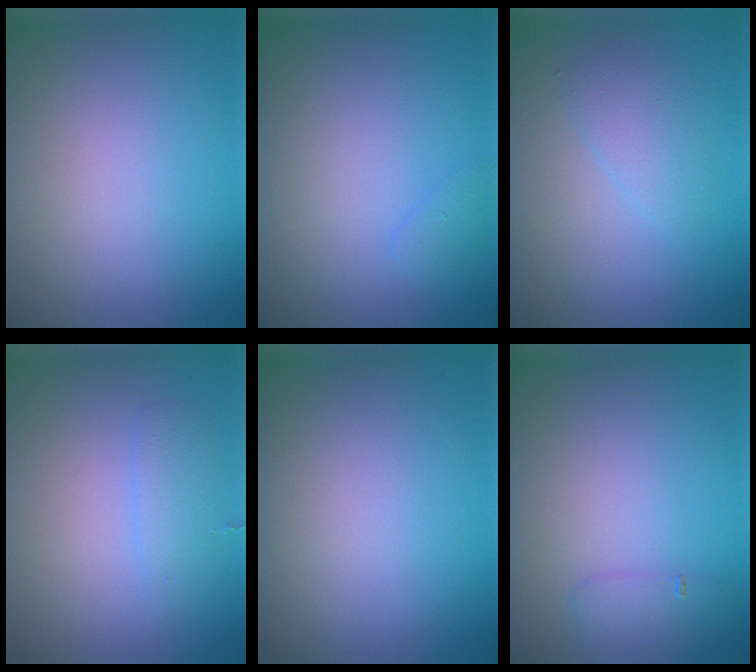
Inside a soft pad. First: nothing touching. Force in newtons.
{"total": 0.9, "press": 0.9, "slide": 0.0}
{"total": 1.8, "press": 1.8, "slide": 0.2}
{"total": 1.7, "press": 1.7, "slide": 0.2}
{"total": 0.0}
{"total": 1.4, "press": 1.4, "slide": 0.0}